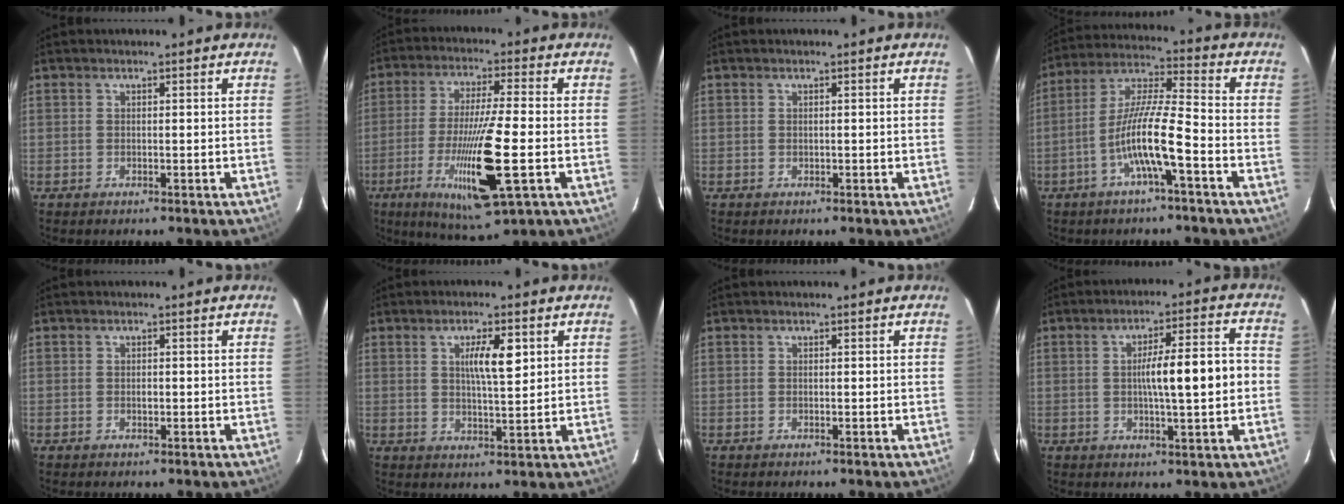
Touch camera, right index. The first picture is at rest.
{"total": 15.0, "force": [-4.5, 0.7, 14.3], "torque": [-0.270, -0.030, -0.077]}
{"total": 0.0}
{"total": 11.1, "force": [-4.2, 0.5, 10.3], "torque": [-0.201, 0.010, -0.081]}
{"total": 0.7, "force": [-0.1, 0.3, 0.6], "torque": [-0.012, 0.001, -0.001]}
{"total": 5.7, "force": [2.0, 0.9, 5.3], "torque": [-0.092, 0.002, 0.035]}
{"total": 0.0}
{"total": 9.7, "force": [-0.4, 0.8, 9.7], "torque": [-0.148, 0.019, -0.008]}